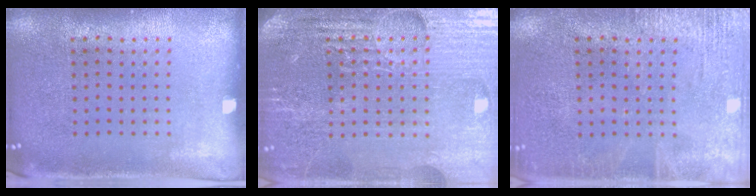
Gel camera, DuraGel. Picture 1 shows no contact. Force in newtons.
{"total": 5.0, "press": 4.7, "slide": 1.8}
{"total": 2.6, "press": 2.5, "slide": 0.3}